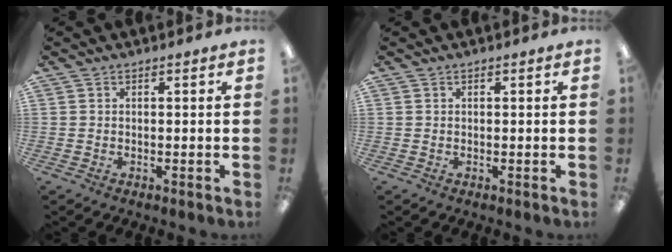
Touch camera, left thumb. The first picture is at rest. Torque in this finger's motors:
{"motor_torque": [0.00, 0.00, -0.05, -0.04, 0.00]}